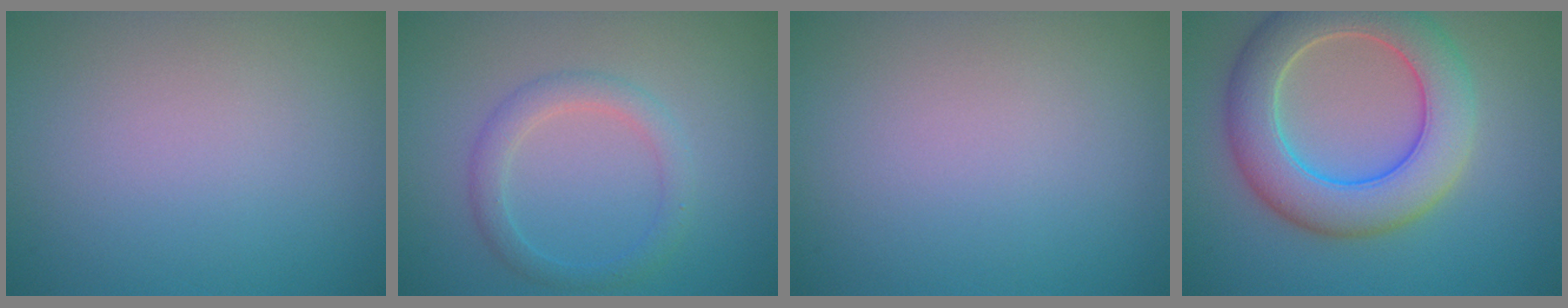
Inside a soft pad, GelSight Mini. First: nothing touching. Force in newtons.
{"total": 2.4, "press": 2.4, "slide": 0.1}
{"total": 0.0}
{"total": 8.1, "press": 8.0, "slide": 0.6}